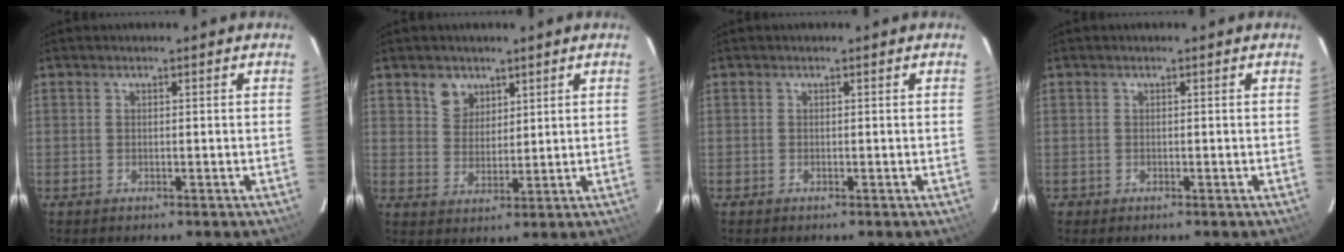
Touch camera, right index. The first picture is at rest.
{"total": 4.8, "force": [3.0, 3.6, 1.2], "torque": [-0.015, 0.010, 0.060]}
{"total": 0.0}
{"total": 1.0, "force": [-0.4, 0.9, -0.1], "torque": [-0.002, 0.004, -0.004]}